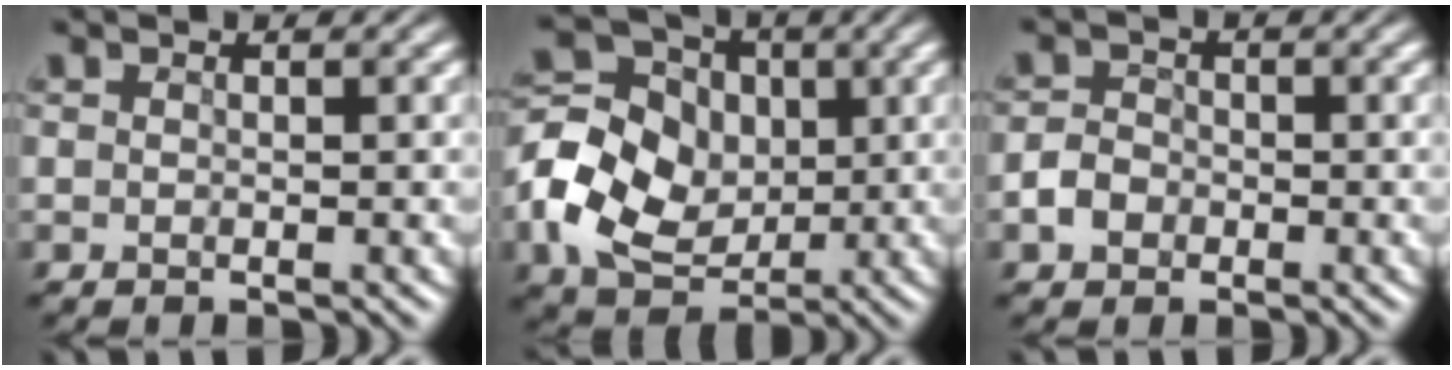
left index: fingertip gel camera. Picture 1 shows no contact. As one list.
[{"total": 11.1, "force": [-1.3, 9.3, 6.0], "torque": [-0.139, 0.001, -0.033]}, {"total": 2.0, "force": [-1.0, 1.5, 0.9], "torque": [-0.020, 0.009, -0.016]}]